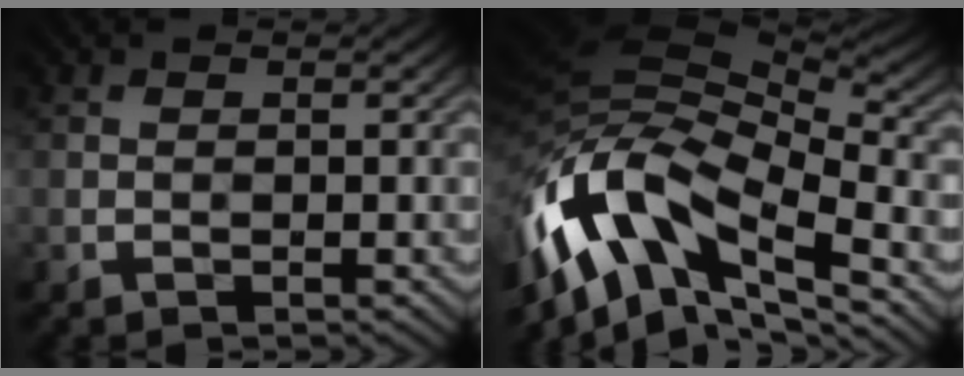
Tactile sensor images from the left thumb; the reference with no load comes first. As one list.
[{"total": 15.9, "force": [-6.5, 8.2, 11.9], "torque": [-0.269, -0.009, -0.112]}]